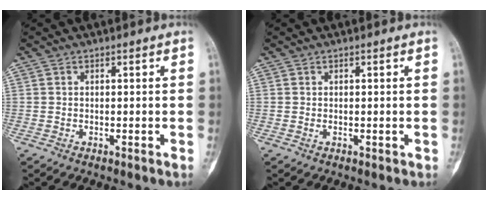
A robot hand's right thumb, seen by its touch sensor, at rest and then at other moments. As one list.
[{"total": 0.0}]